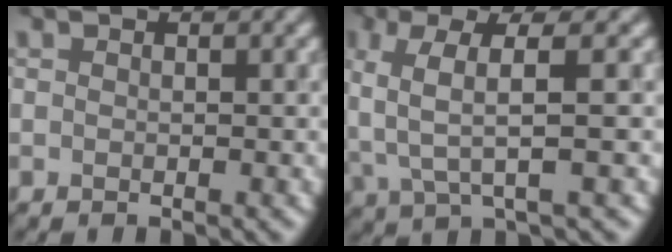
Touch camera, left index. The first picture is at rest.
{"total": 5.1, "force": [0.9, 1.4, 4.8], "torque": [-0.106, 0.002, 0.020]}